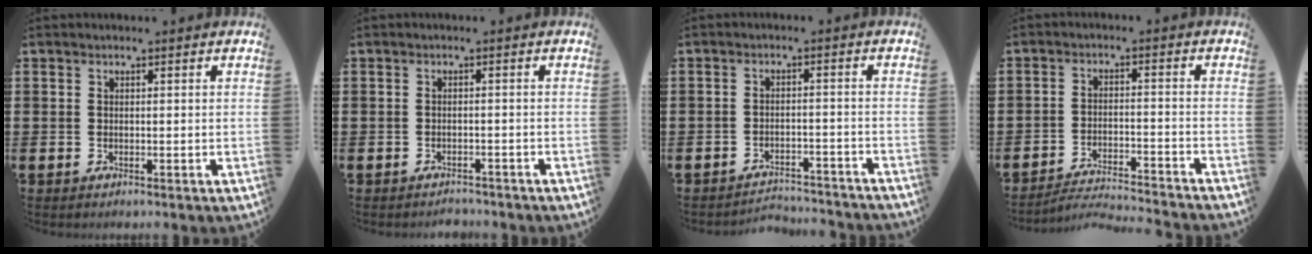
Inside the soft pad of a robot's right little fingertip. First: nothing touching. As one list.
[{"total": 1.2, "force": [-1.1, 0.1, -0.1], "torque": [-0.003, 0.002, -0.025]}, {"total": 2.9, "force": [-2.9, 0.1, -0.1], "torque": [-0.004, 0.003, -0.063]}, {"total": 3.2, "force": [-3.2, -0.2, 0.4], "torque": [-0.009, 0.000, -0.068]}]